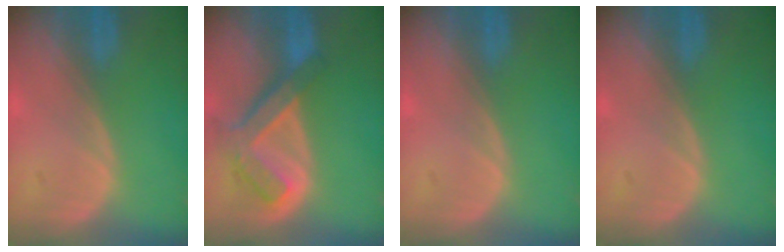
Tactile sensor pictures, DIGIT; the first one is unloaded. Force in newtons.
{"total": 7.5, "press": 6.5, "slide": 3.8}
{"total": 0.0}
{"total": 0.0}